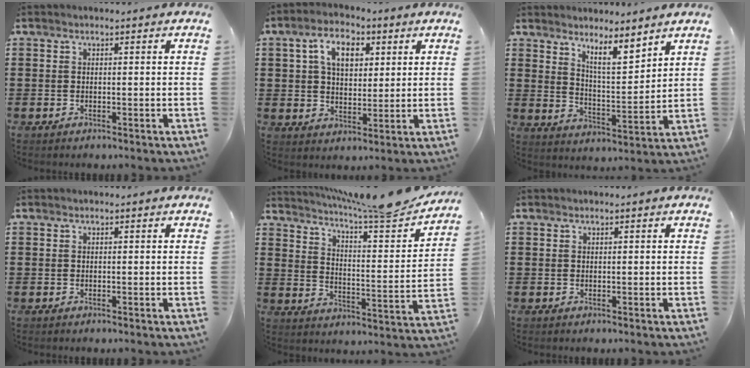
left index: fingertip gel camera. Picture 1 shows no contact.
{"total": 7.0, "force": [2.7, 4.4, 4.7], "torque": [-0.086, 0.008, 0.041]}
{"total": 6.2, "force": [5.4, 0.6, 2.9], "torque": [-0.055, -0.032, 0.093]}
{"total": 0.0}
{"total": 7.9, "force": [7.0, -0.3, 3.7], "torque": [-0.076, -0.056, 0.111]}
{"total": 0.0}